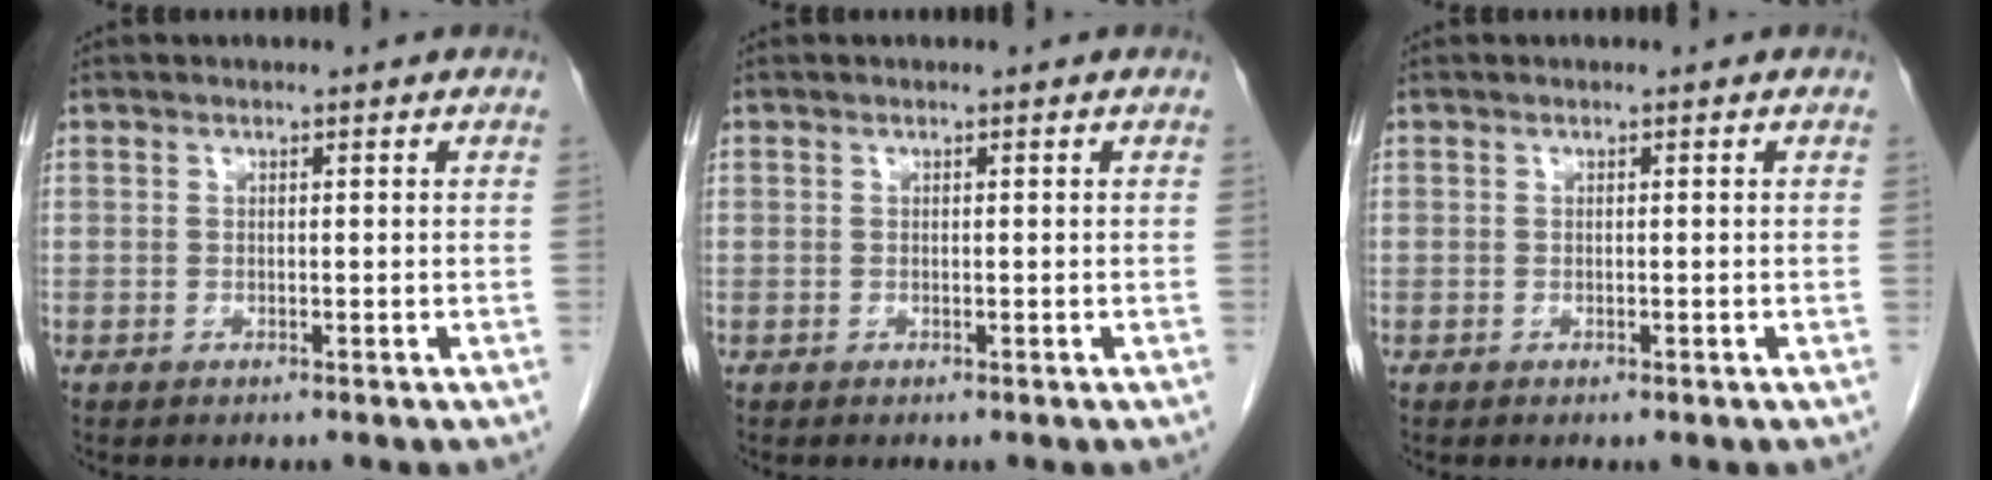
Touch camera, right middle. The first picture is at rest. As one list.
[{"total": 0.0}, {"total": 0.0}]